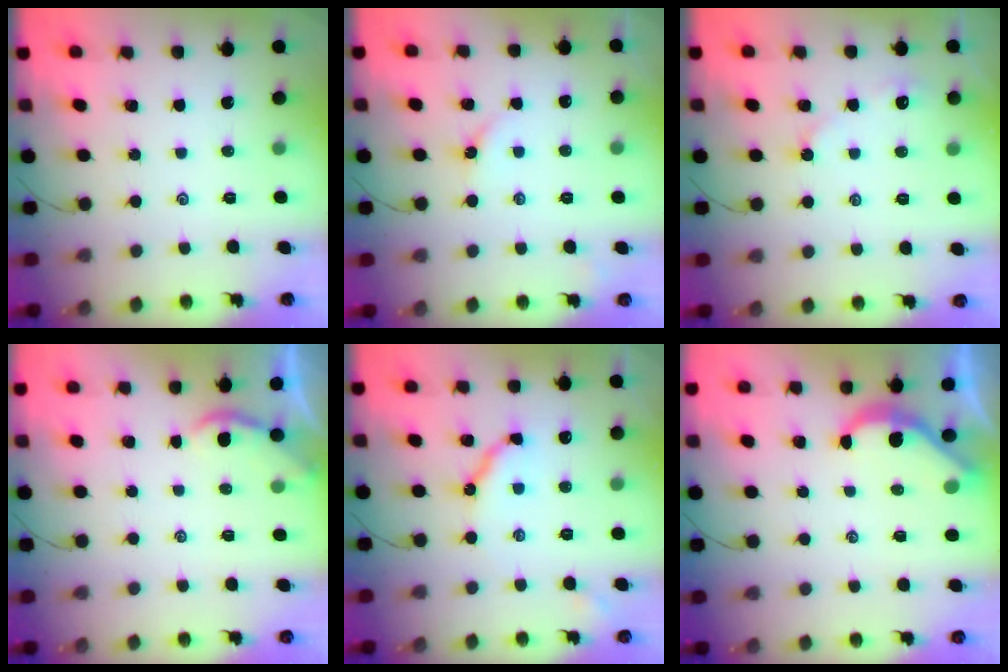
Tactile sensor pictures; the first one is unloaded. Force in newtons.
{"total": 2.3, "press": 2.3, "slide": 0.4}
{"total": 3.5, "press": 3.4, "slide": 0.3}
{"total": 1.3, "press": 1.3, "slide": 0.3}
{"total": 9.4, "press": 9.3, "slide": 1.0}
{"total": 4.6, "press": 4.6, "slide": 0.5}